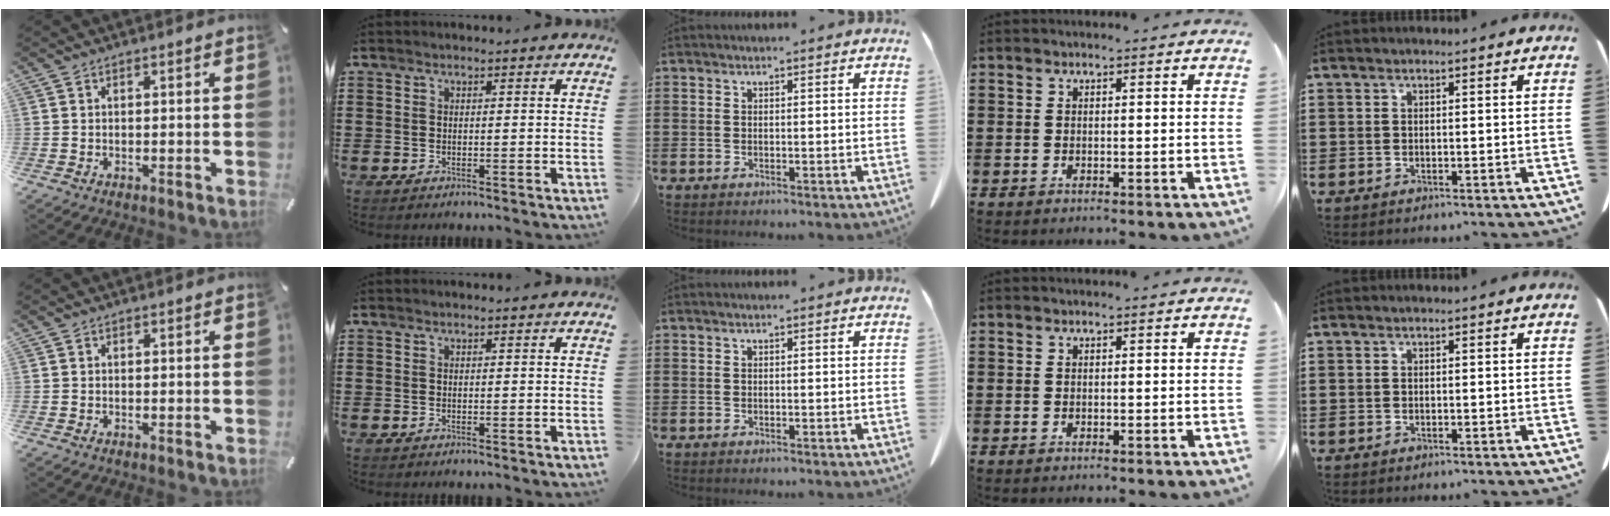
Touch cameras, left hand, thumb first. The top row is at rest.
{}